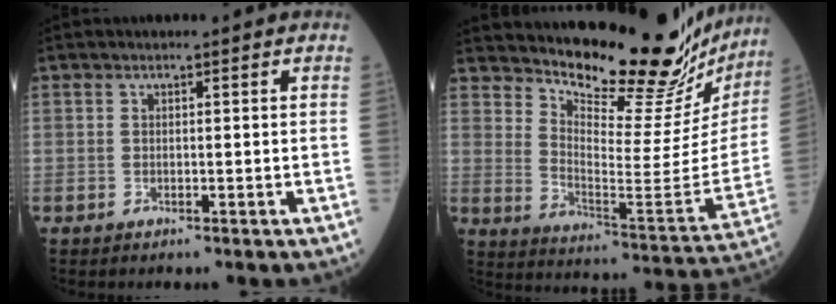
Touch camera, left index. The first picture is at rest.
{"total": 23.4, "force": [21.6, 4.0, 8.0], "torque": [-0.124, -0.096, 0.284]}